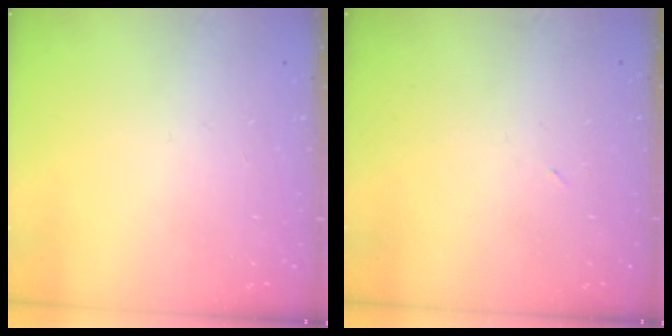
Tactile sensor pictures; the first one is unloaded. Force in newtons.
{"total": 2.4, "press": 2.3, "slide": 0.8}